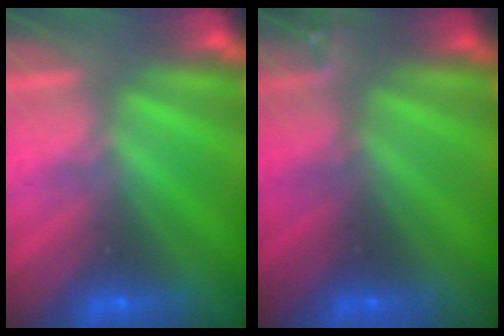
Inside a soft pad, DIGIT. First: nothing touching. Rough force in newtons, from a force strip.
{"total": 4.0}